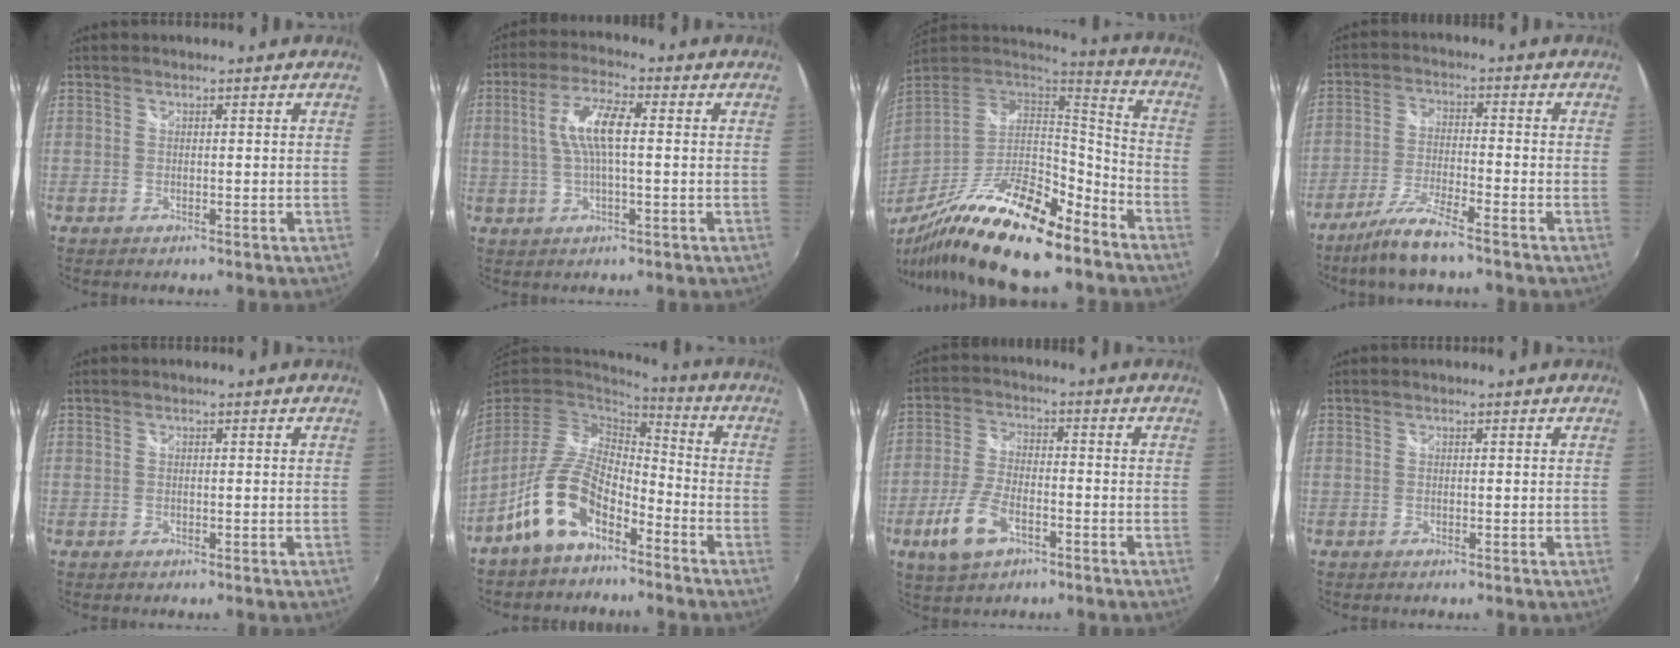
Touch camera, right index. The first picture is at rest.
{"total": 7.8, "force": [0.6, 2.1, 7.5], "torque": [-0.148, 0.008, 0.015]}
{"total": 23.9, "force": [-16.5, 6.1, 16.3], "torque": [-0.299, -0.038, -0.282]}
{"total": 8.2, "force": [-6.5, 0.5, 5.0], "torque": [-0.116, -0.008, -0.124]}
{"total": 0.0}
{"total": 13.4, "force": [-7.6, 6.7, 8.8], "torque": [-0.185, 0.005, -0.143]}
{"total": 9.6, "force": [-4.7, 4.7, 6.9], "torque": [-0.156, -0.005, -0.086]}
{"total": 0.0}